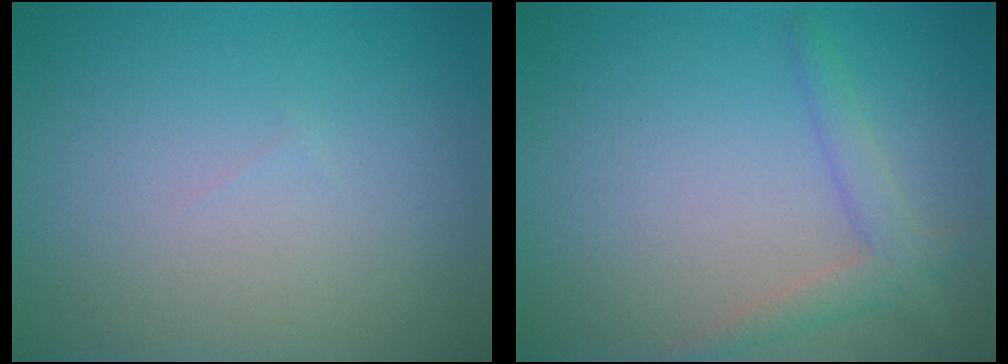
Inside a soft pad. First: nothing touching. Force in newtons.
{"total": 2.3, "press": 2.3, "slide": 0.1}